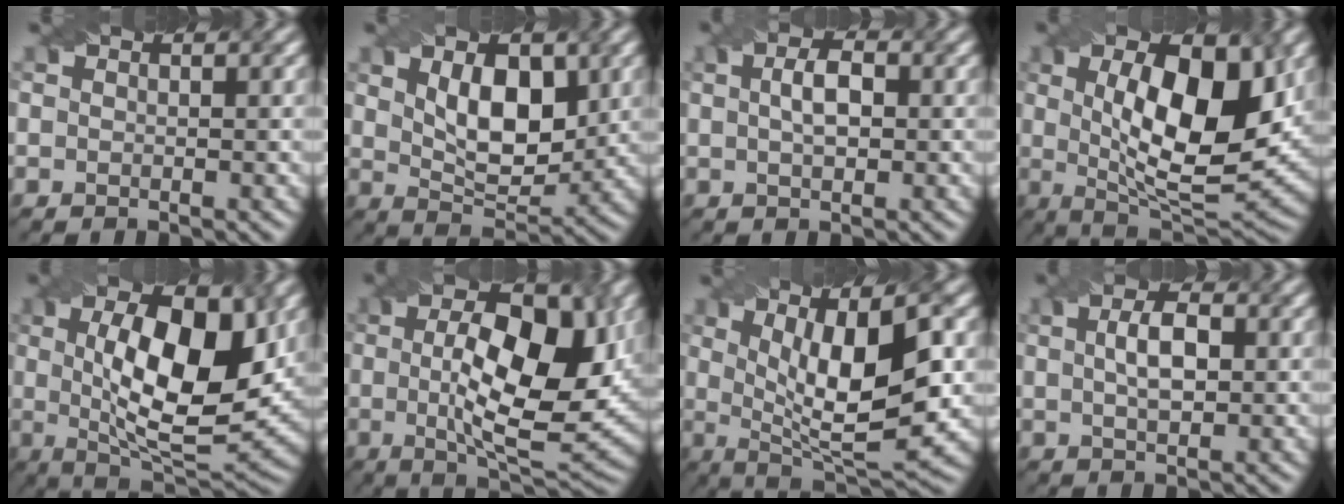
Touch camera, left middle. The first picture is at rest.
{"total": 6.2, "force": [1.6, 3.3, 5.1], "torque": [-0.085, -0.001, 0.032]}
{"total": 2.9, "force": [0.3, 1.4, 2.5], "torque": [-0.052, 0.007, 0.006]}
{"total": 11.5, "force": [1.7, 4.5, 10.5], "torque": [-0.159, -0.001, 0.032]}
{"total": 11.5, "force": [1.6, 4.6, 10.4], "torque": [-0.158, 0.001, 0.029]}
{"total": 11.8, "force": [0.9, 4.6, 10.8], "torque": [-0.165, 0.000, 0.017]}
{"total": 10.2, "force": [1.2, 3.3, 9.6], "torque": [-0.149, -0.005, 0.025]}
{"total": 3.5, "force": [0.5, 1.6, 3.1], "torque": [-0.065, 0.006, 0.010]}